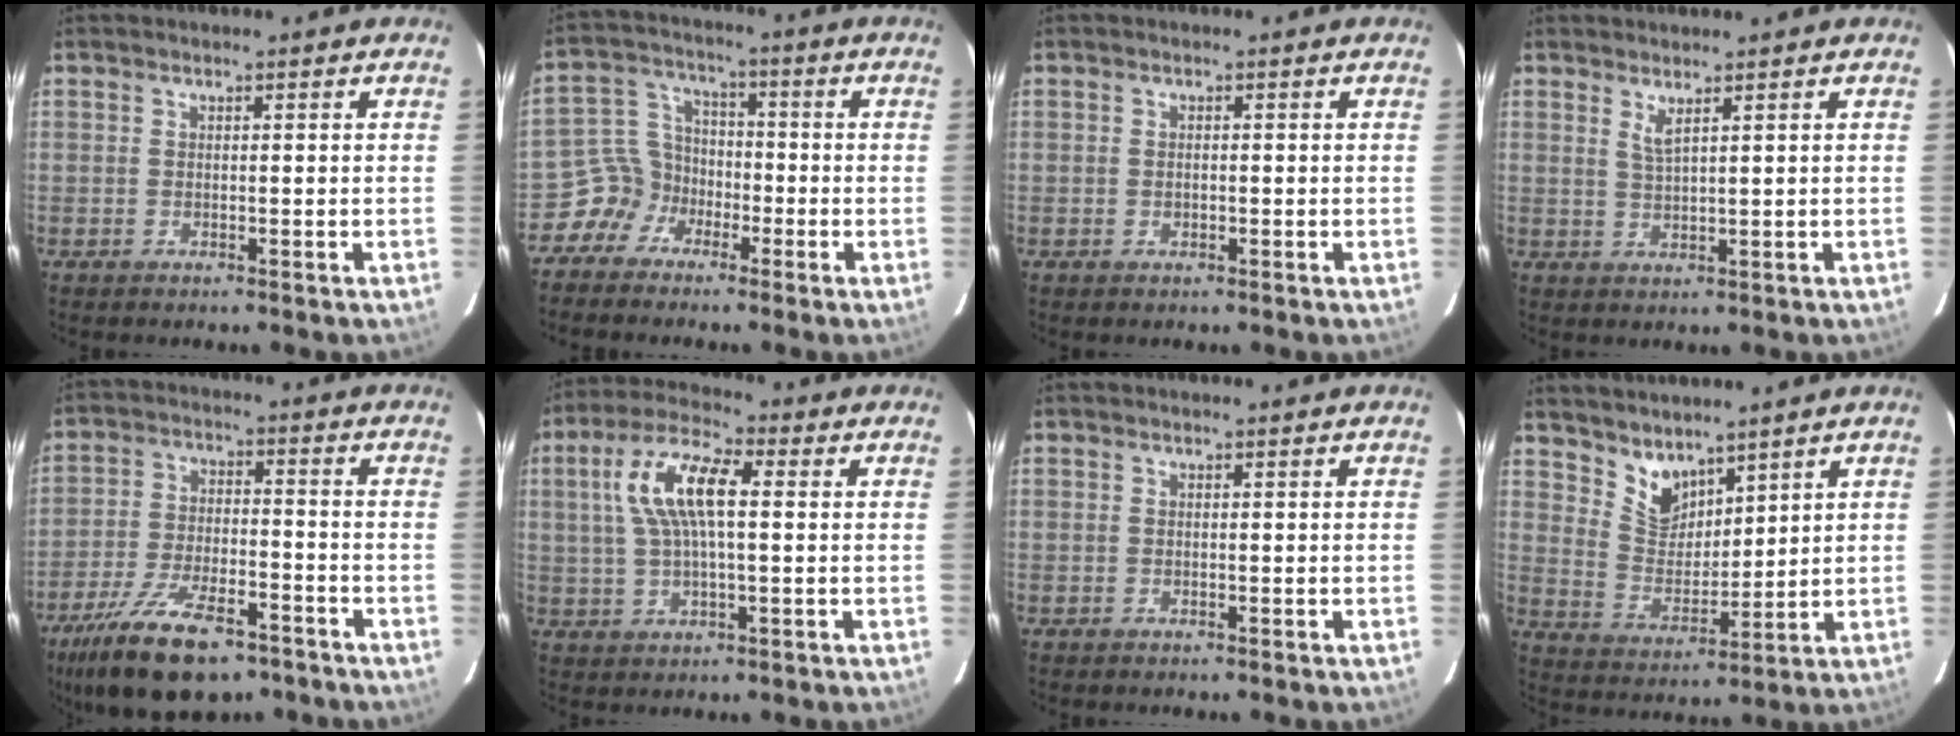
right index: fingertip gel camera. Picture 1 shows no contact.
{"total": 6.5, "force": [-4.2, 4.9, 0.4], "torque": [-0.013, 0.036, -0.090]}
{"total": 0.9, "force": [-0.2, 0.7, 0.6], "torque": [-0.010, 0.000, -0.004]}
{"total": 2.1, "force": [1.5, 0.0, 1.5], "torque": [-0.031, -0.005, 0.024]}
{"total": 17.9, "force": [-12.3, 7.1, 10.9], "torque": [-0.231, -0.030, -0.207]}
{"total": 11.2, "force": [2.0, 4.0, 10.3], "torque": [-0.203, 0.022, 0.036]}
{"total": 0.0}
{"total": 7.5, "force": [6.0, 3.7, 2.4], "torque": [-0.034, 0.001, 0.124]}